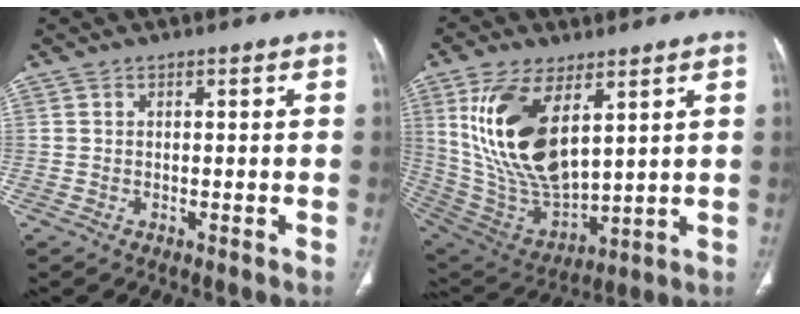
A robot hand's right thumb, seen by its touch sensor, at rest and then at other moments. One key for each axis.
{"total": 19.8, "fx": 7.2, "fy": 9.6, "fz": 15.7, "tx": -0.292, "ty": -0.030, "tz": 0.155}